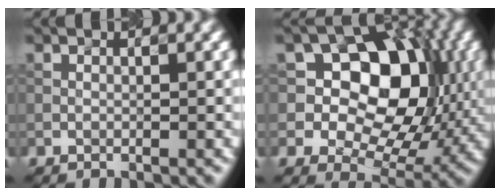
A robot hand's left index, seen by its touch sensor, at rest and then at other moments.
{"total": 10.3, "force": [2.0, 7.4, 6.8], "torque": [-0.092, 0.008, 0.024]}